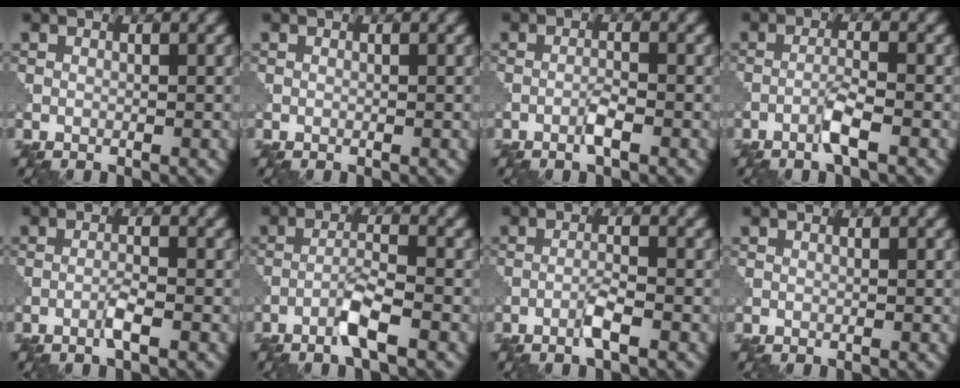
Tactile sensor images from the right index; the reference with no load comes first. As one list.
[{"total": 0.0}, {"total": 1.6, "force": [-0.9, 0.1, 1.3], "torque": [-0.025, 0.004, -0.020]}, {"total": 2.3, "force": [-1.4, 0.0, 1.9], "torque": [-0.037, 0.007, -0.031]}, {"total": 1.6, "force": [-0.9, 0.0, 1.3], "torque": [-0.026, 0.005, -0.020]}, {"total": 3.1, "force": [-1.9, 0.1, 2.4], "torque": [-0.049, 0.008, -0.042]}, {"total": 1.9, "force": [-1.1, 0.0, 1.5], "torque": [-0.029, 0.007, -0.026]}, {"total": 0.0}]